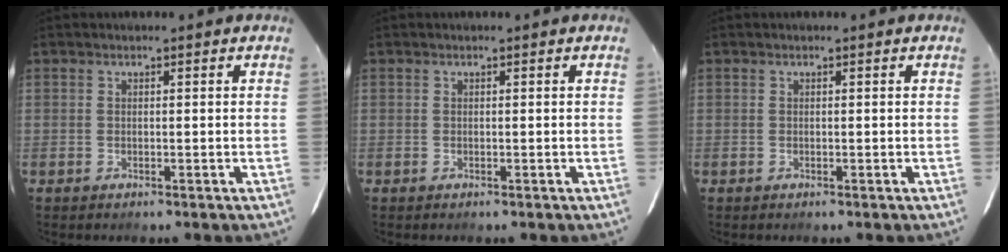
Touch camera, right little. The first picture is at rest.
{"total": 0.0}
{"total": 0.0}